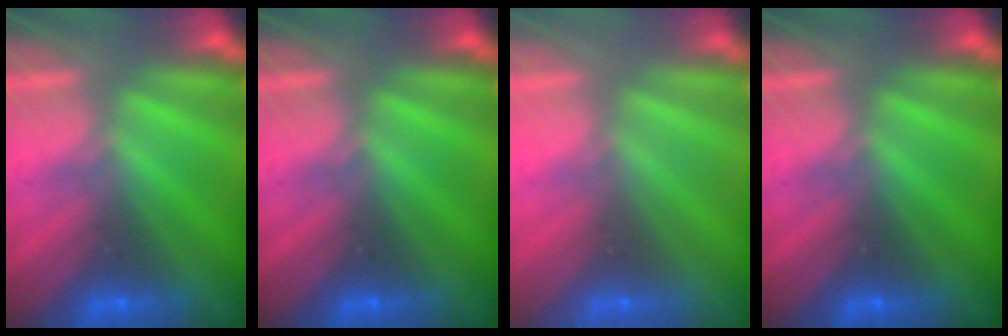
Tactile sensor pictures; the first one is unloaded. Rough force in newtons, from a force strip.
{"total": 0.0}
{"total": 2.5}
{"total": 0.0}